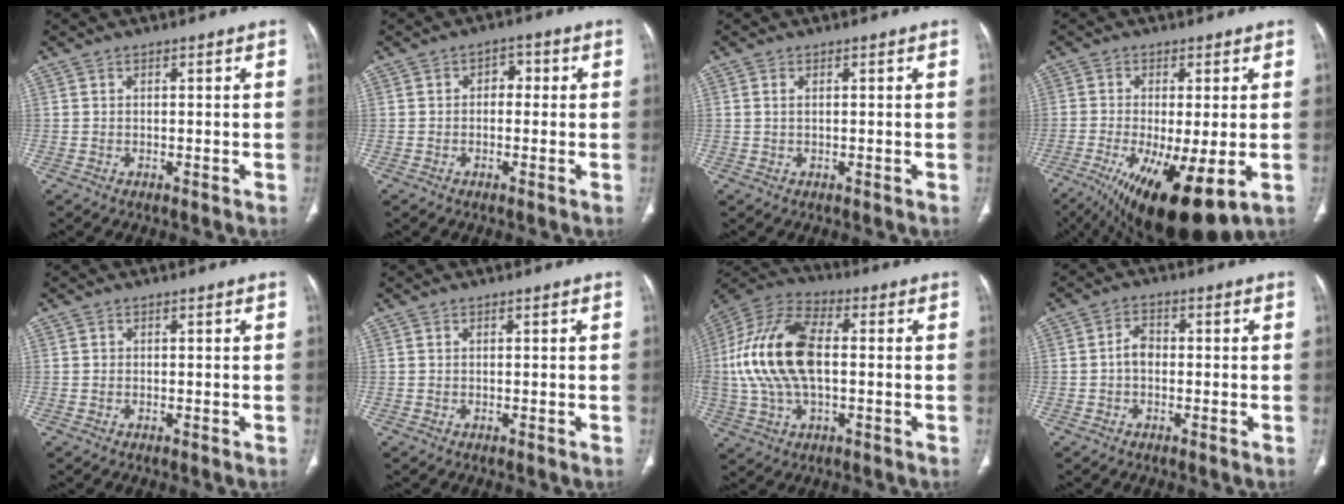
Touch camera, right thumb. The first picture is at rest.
{"total": 2.9, "force": [0.1, 2.2, 1.9], "torque": [-0.004, 0.014, -0.009]}
{"total": 0.7, "force": [0.2, 0.4, 0.6], "torque": [-0.010, 0.002, 0.003]}
{"total": 16.3, "force": [-6.2, 5.0, 14.3], "torque": [-0.243, -0.025, -0.090]}
{"total": 0.0}
{"total": 0.0}
{"total": 19.1, "force": [0.2, 10.2, 16.1], "torque": [-0.341, 0.025, 0.001]}
{"total": 3.2, "force": [-0.5, 2.3, 2.2], "torque": [-0.023, 0.014, -0.017]}